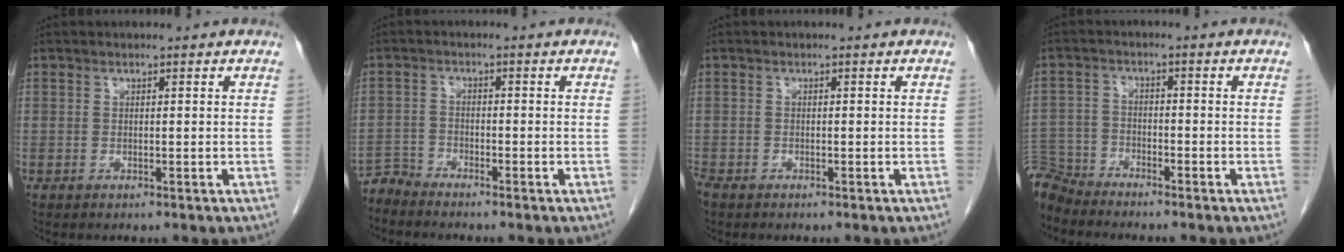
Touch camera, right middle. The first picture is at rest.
{"total": 2.7, "force": [-2.6, -0.2, -0.7], "torque": [0.022, -0.014, -0.052]}
{"total": 1.4, "force": [-1.1, 0.6, 0.5], "torque": [-0.018, -0.004, -0.021]}
{"total": 5.8, "force": [-5.7, 0.8, -0.2], "torque": [0.005, -0.005, -0.112]}